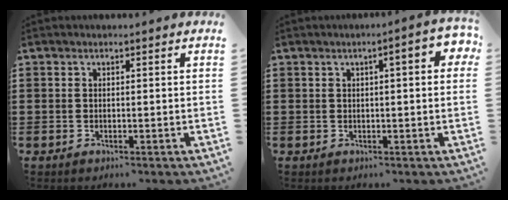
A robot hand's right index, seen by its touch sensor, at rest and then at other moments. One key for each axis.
{"total": 4.0, "fx": 0.8, "fy": 0.7, "fz": 3.9, "tx": -0.057, "ty": 0.000, "tz": 0.007}